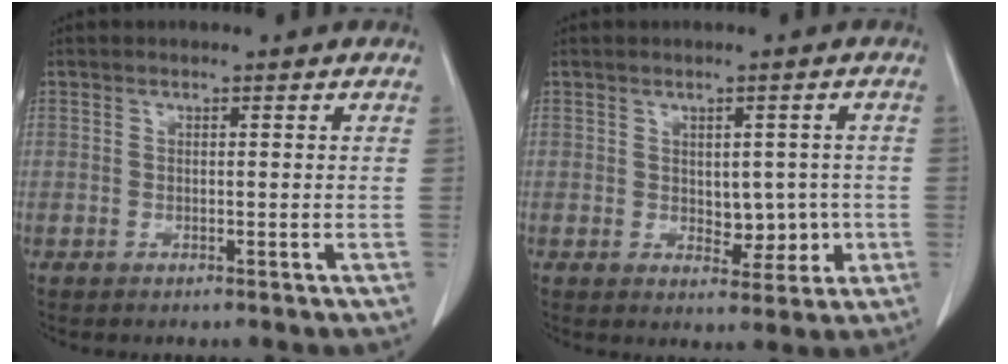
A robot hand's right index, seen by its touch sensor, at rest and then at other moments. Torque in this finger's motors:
{"motor_torque": [0.09, 0.06, 0.07, 0.03]}